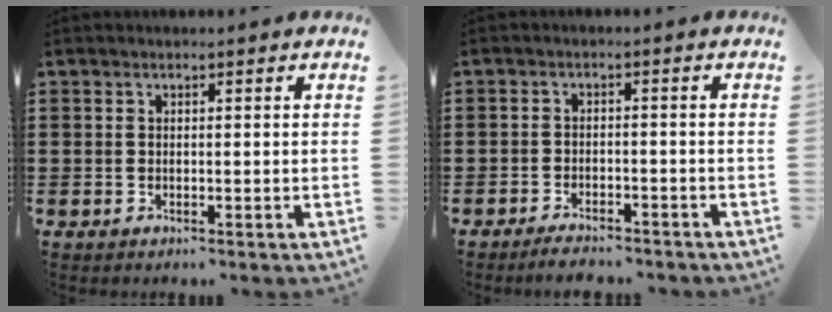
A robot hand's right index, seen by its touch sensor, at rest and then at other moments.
{"total": 2.4, "force": [-2.4, 0.2, 0.4], "torque": [-0.010, 0.001, -0.048]}